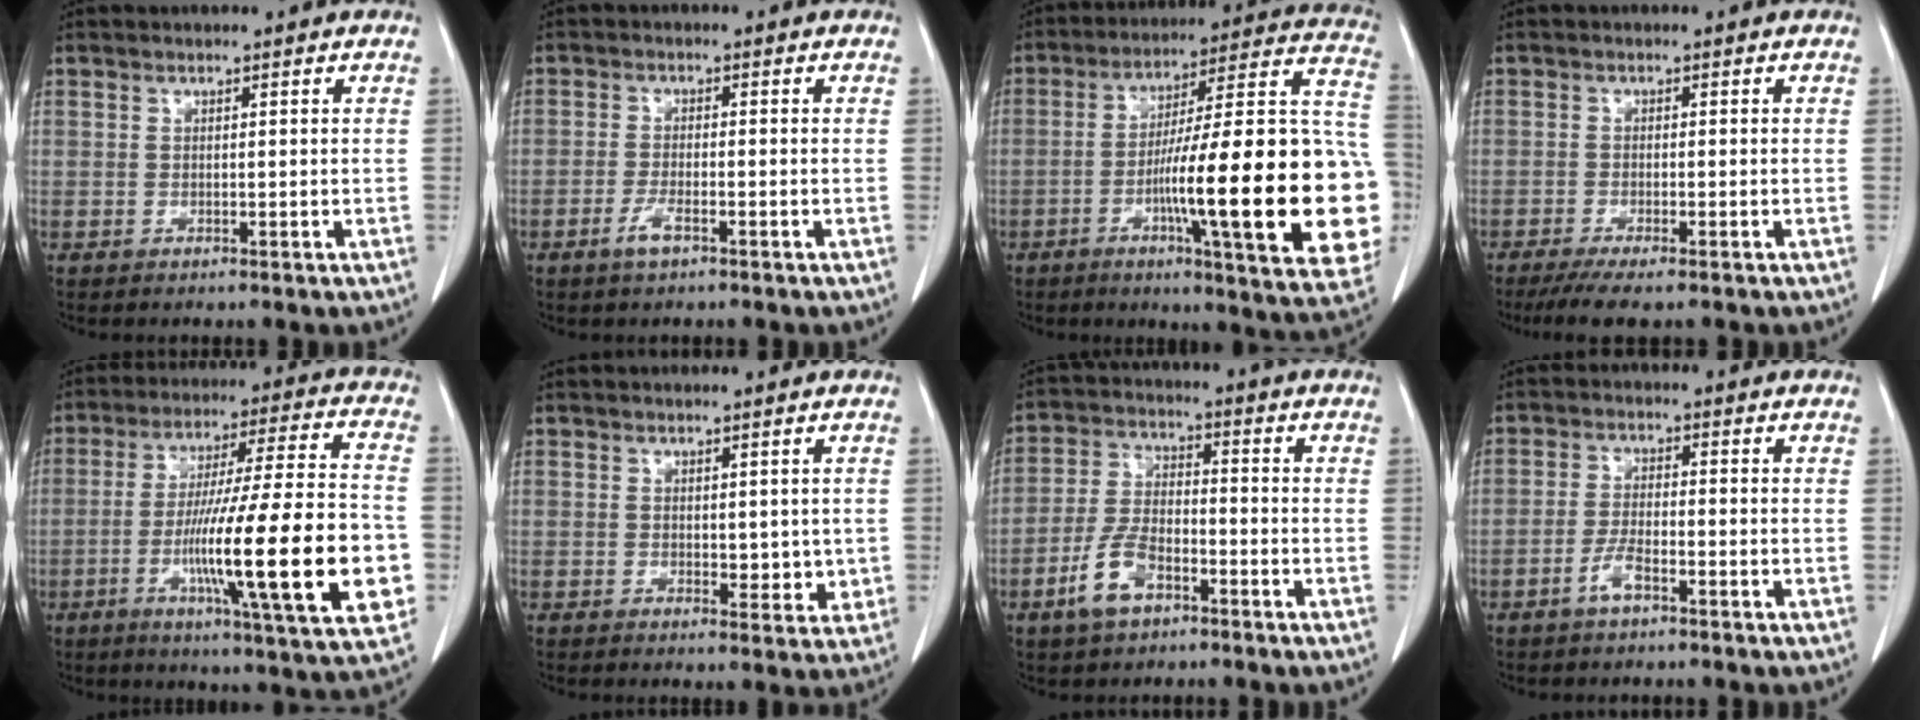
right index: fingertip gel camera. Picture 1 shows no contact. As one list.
[{"total": 2.7, "force": [-1.6, 0.6, 2.1], "torque": [-0.044, 0.000, -0.033]}, {"total": 29.6, "force": [-5.8, 2.6, 28.9], "torque": [-0.317, 0.010, -0.092]}, {"total": 4.8, "force": [-3.7, 0.3, 3.1], "torque": [-0.049, -0.011, -0.061]}, {"total": 24.1, "force": [-5.9, 1.1, 23.3], "torque": [-0.336, -0.014, -0.092]}, {"total": 3.4, "force": [0.3, 2.0, 2.8], "torque": [-0.024, -0.007, 0.010]}, {"total": 7.6, "force": [-4.2, 3.5, 5.2], "torque": [-0.118, 0.005, -0.082]}, {"total": 3.3, "force": [-2.0, 0.7, 2.4], "torque": [-0.049, 0.002, -0.042]}]